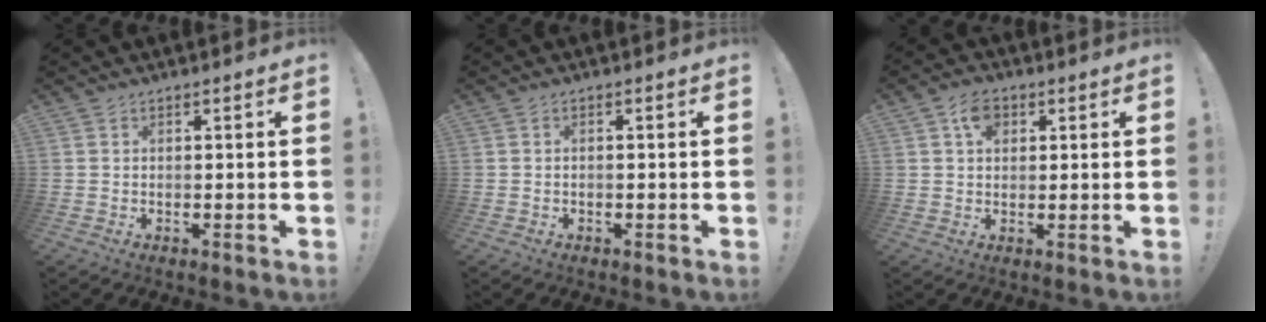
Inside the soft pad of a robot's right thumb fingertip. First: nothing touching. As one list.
[{"total": 0.8, "force": [-0.6, 0.1, 0.4], "torque": [-0.015, 0.003, -0.010]}, {"total": 5.7, "force": [2.1, 4.2, 3.2], "torque": [-0.050, 0.004, 0.038]}]